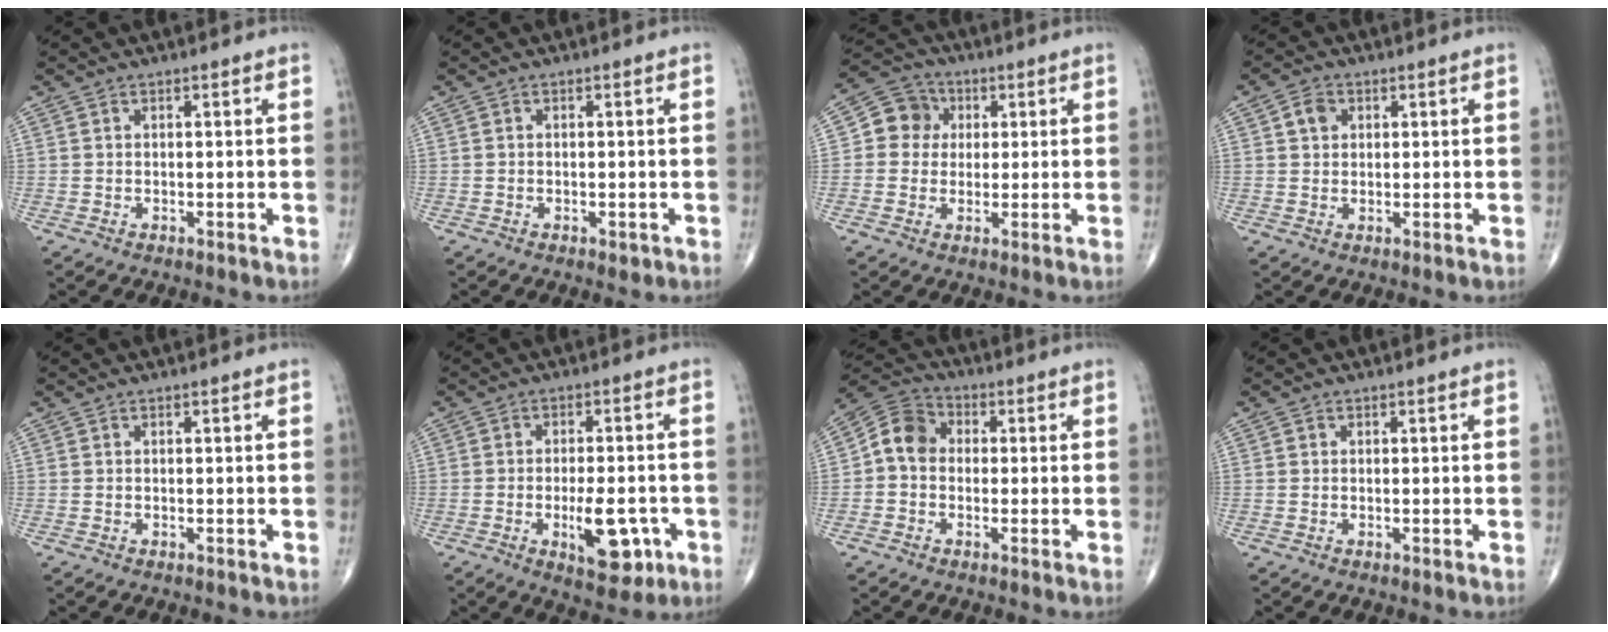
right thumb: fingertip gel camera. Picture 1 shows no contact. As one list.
[{"total": 1.1, "force": [-0.5, 0.6, 0.8], "torque": [-0.010, -0.002, -0.005]}, {"total": 7.1, "force": [1.0, 6.6, 2.5], "torque": [-0.015, 0.010, 0.006]}, {"total": 3.2, "force": [1.0, 2.5, 1.6], "torque": [-0.016, -0.001, 0.017]}, {"total": 0.0}, {"total": 9.3, "force": [-3.2, 4.1, 7.7], "torque": [-0.100, 0.005, -0.038]}, {"total": 7.3, "force": [-0.2, 6.0, 4.1], "torque": [-0.060, 0.027, -0.020]}, {"total": 0.0}]